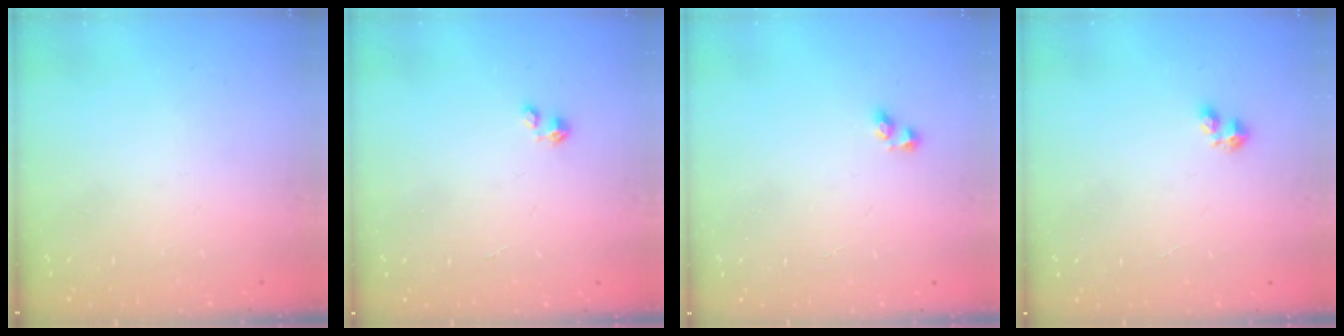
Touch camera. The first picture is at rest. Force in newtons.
{"total": 0.0}
{"total": 2.2, "press": 1.9, "slide": 1.1}
{"total": 2.4, "press": 2.3, "slide": 0.6}